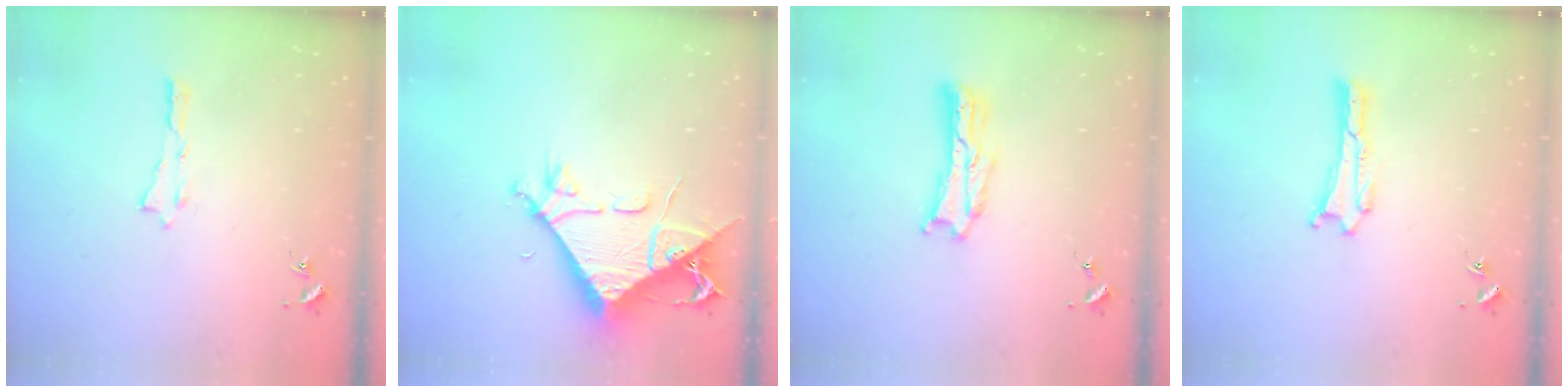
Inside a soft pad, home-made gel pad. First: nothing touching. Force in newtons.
{"total": 9.5, "press": 9.4, "slide": 1.2}
{"total": 1.6, "press": 1.6, "slide": 0.3}
{"total": 0.0}